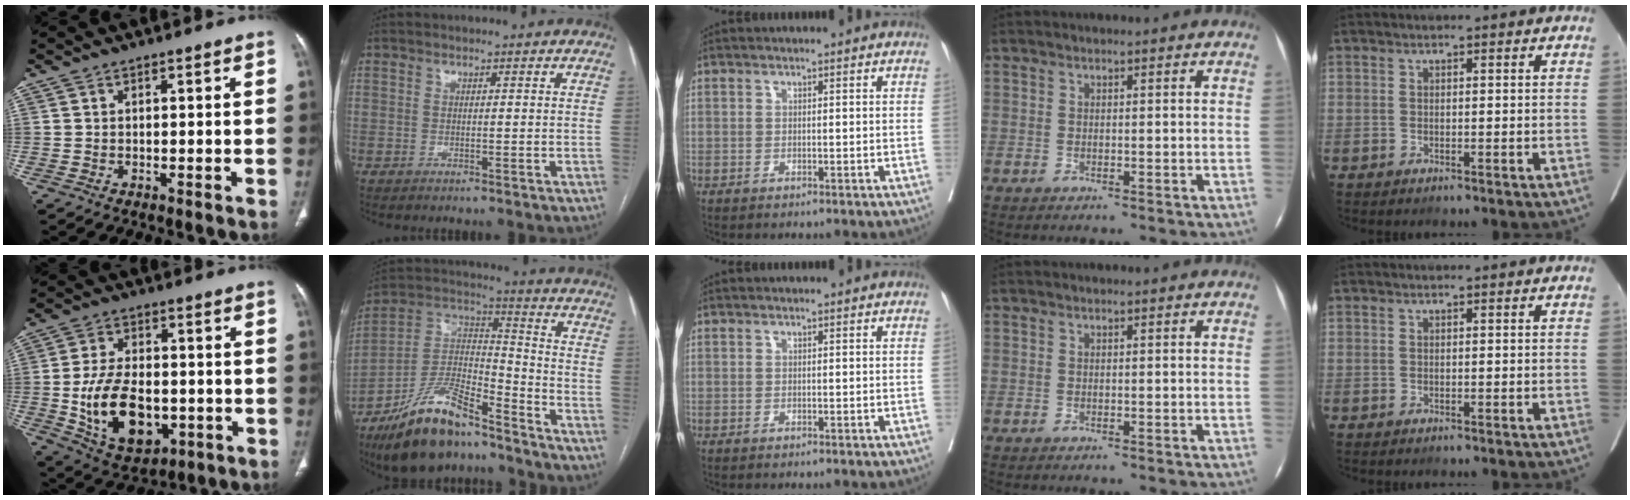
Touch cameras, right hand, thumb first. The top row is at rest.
{"thumb": {"total": 15.9, "force": [-2.9, 9.8, 12.1], "torque": [-0.193, 0.002, -0.030]}, "index": {"total": 16.5, "force": [-12.5, 4.6, 9.8], "torque": [-0.183, 0.011, -0.223]}}